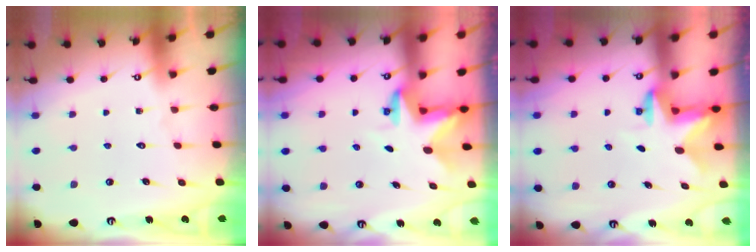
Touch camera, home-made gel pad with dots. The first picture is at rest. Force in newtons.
{"total": 2.8, "press": 2.8, "slide": 0.2}
{"total": 2.7, "press": 2.6, "slide": 0.5}